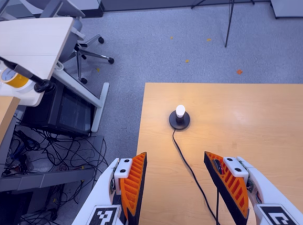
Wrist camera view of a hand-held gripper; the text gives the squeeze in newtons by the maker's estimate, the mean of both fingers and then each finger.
{"total": 0.0}